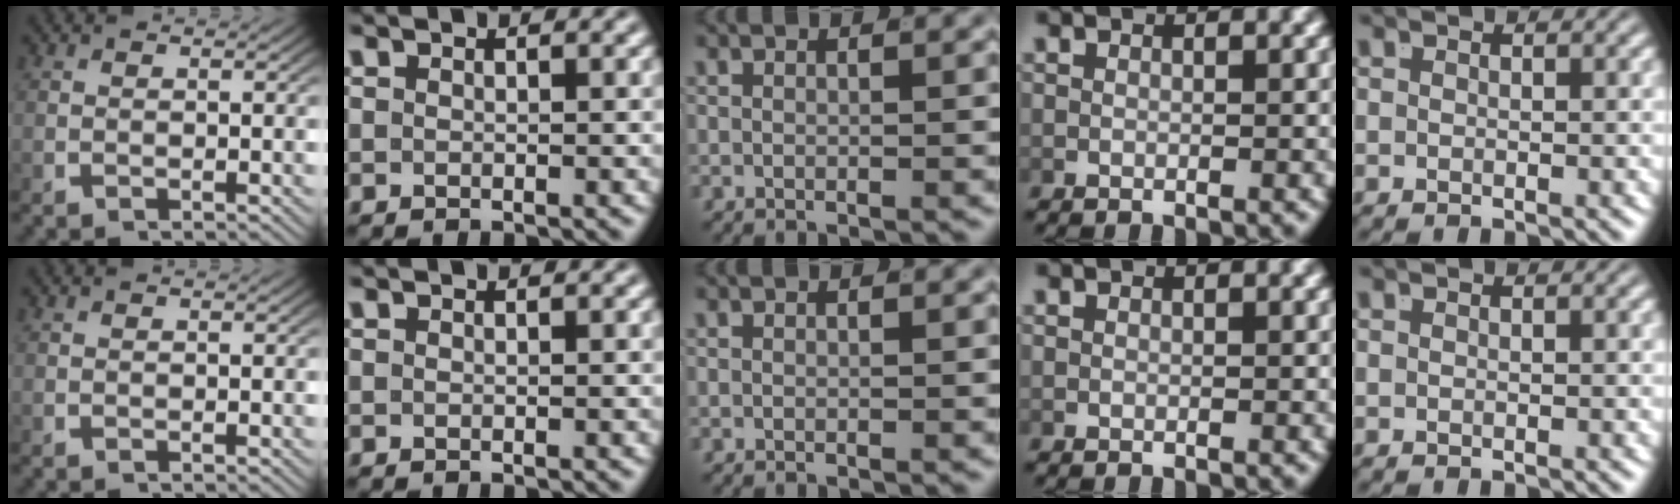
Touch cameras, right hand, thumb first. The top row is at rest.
{}